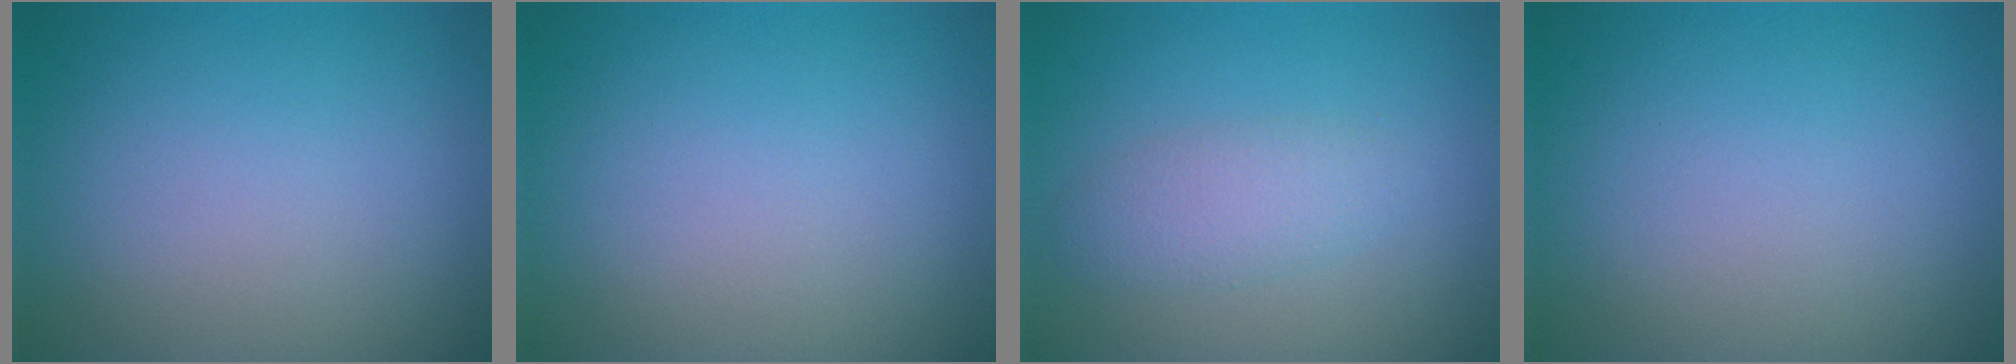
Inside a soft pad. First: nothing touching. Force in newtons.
{"total": 0.0}
{"total": 2.3, "press": 2.3, "slide": 0.0}
{"total": 0.0}